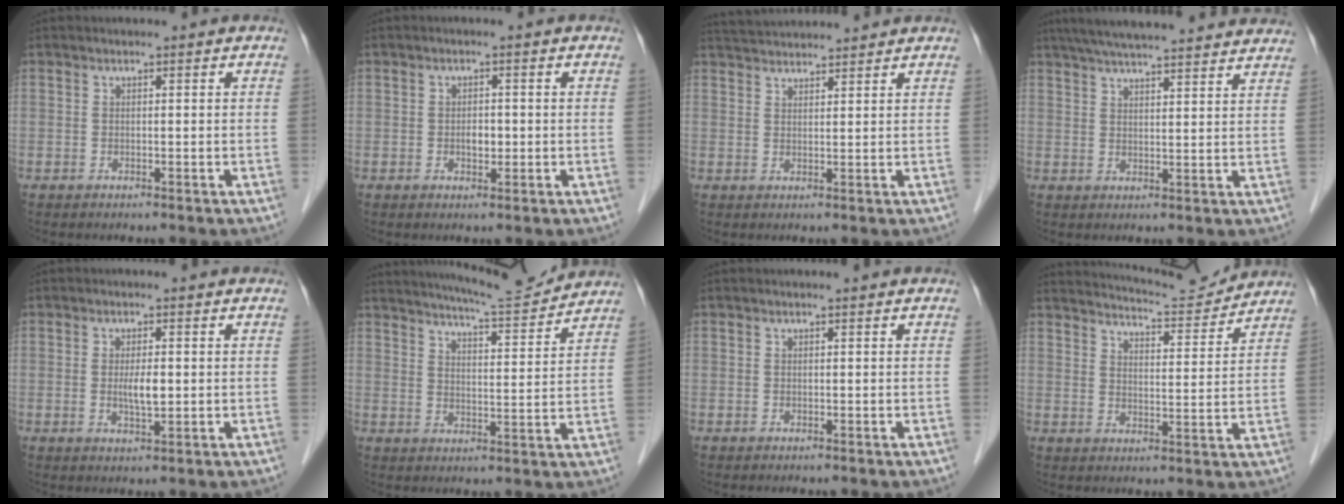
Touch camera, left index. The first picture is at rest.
{"total": 1.9, "force": [-0.5, 1.1, 1.5], "torque": [-0.024, -0.002, -0.007]}
{"total": 7.6, "force": [7.3, 0.4, 1.9], "torque": [-0.039, 0.035, 0.115]}
{"total": 21.4, "force": [19.2, 1.9, 9.3], "torque": [-0.149, 0.029, 0.253]}
{"total": 3.1, "force": [-0.2, 0.7, 3.0], "torque": [-0.056, -0.007, -0.001]}
{"total": 11.3, "force": [10.8, 0.0, 3.4], "torque": [-0.057, -0.004, 0.152]}
{"total": 0.0}
{"total": 10.3, "force": [10.2, 0.1, 1.7], "torque": [-0.035, -0.001, 0.143]}